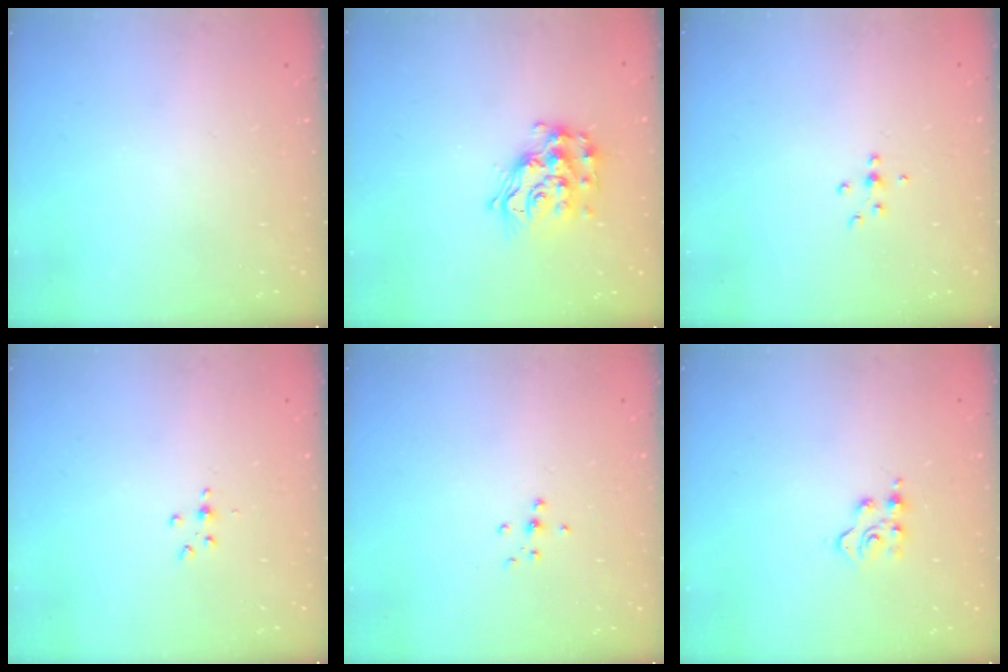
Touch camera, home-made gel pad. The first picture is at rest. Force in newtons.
{"total": 13.7, "press": 13.7, "slide": 0.6}
{"total": 4.9, "press": 4.8, "slide": 1.1}
{"total": 3.0, "press": 2.9, "slide": 0.4}
{"total": 5.5, "press": 5.4, "slide": 0.7}
{"total": 3.8, "press": 3.8, "slide": 0.5}